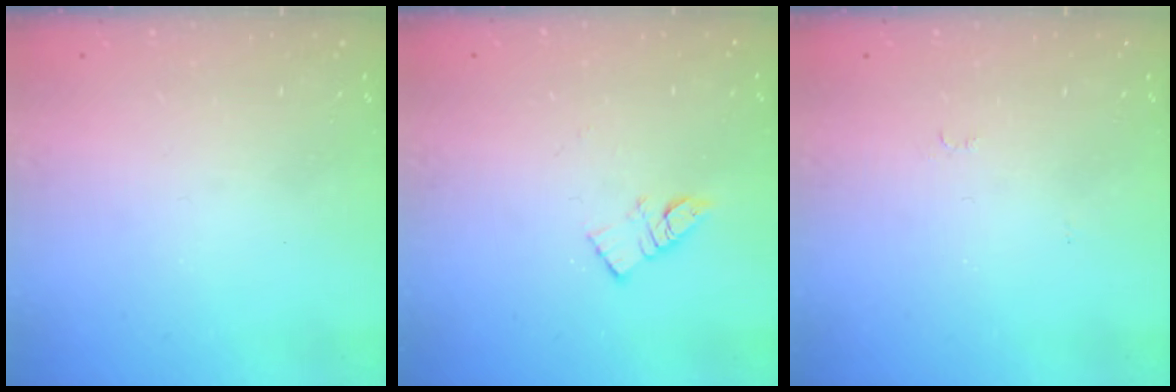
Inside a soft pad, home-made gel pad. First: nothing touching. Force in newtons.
{"total": 6.7, "press": 6.7, "slide": 0.1}
{"total": 4.5, "press": 4.5, "slide": 0.5}